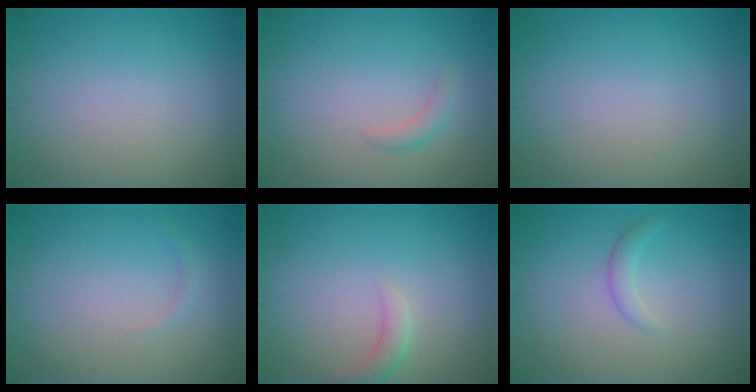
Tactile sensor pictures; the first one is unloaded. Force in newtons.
{"total": 1.1, "press": 1.1, "slide": 0.0}
{"total": 0.0}
{"total": 0.6, "press": 0.6, "slide": 0.0}
{"total": 1.6, "press": 1.5, "slide": 0.2}
{"total": 1.3, "press": 1.3, "slide": 0.0}